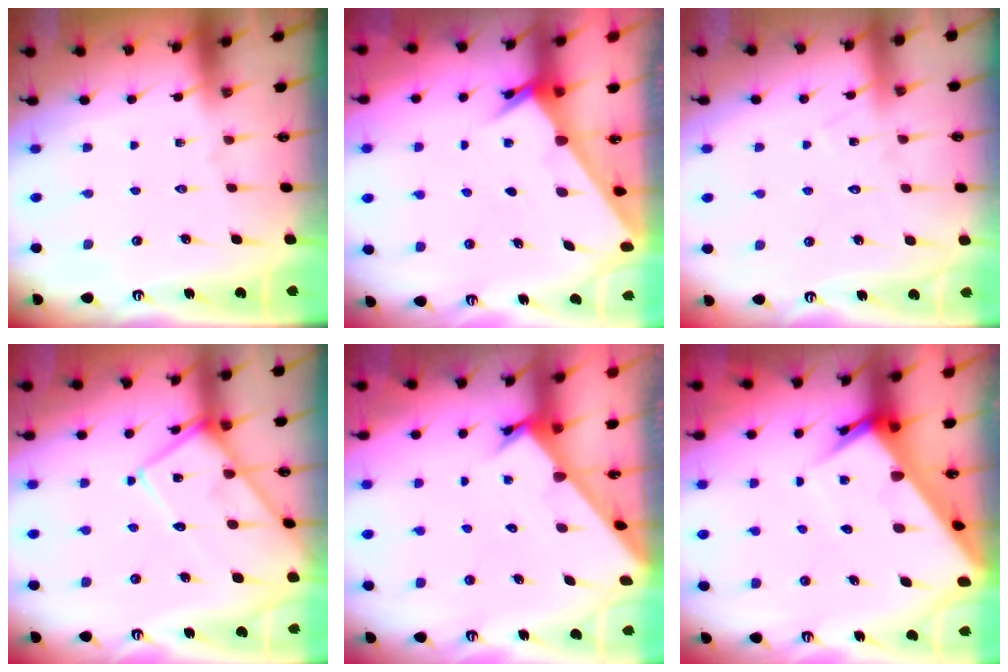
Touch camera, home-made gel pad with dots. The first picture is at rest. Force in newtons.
{"total": 3.0, "press": 3.0, "slide": 0.2}
{"total": 7.2, "press": 7.2, "slide": 0.4}
{"total": 11.7, "press": 11.6, "slide": 1.3}
{"total": 2.4, "press": 2.4, "slide": 0.0}
{"total": 8.1, "press": 8.1, "slide": 0.8}